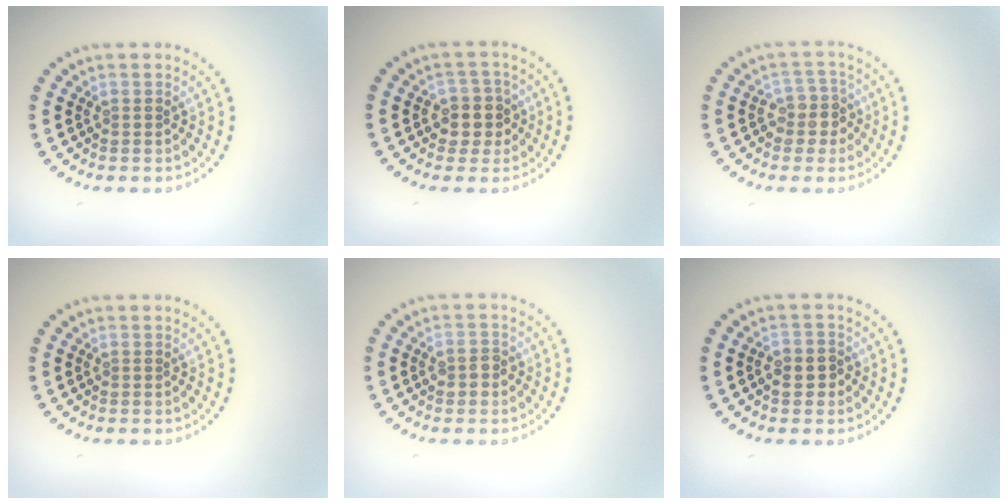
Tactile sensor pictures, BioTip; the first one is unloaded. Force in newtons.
{"total": 2.9, "press": 2.6, "slide": 1.2}
{"total": 2.5, "press": 2.2, "slide": 1.2}
{"total": 0.0}
{"total": 1.6, "press": 1.6, "slide": 0.3}
{"total": 2.3, "press": 2.2, "slide": 0.6}